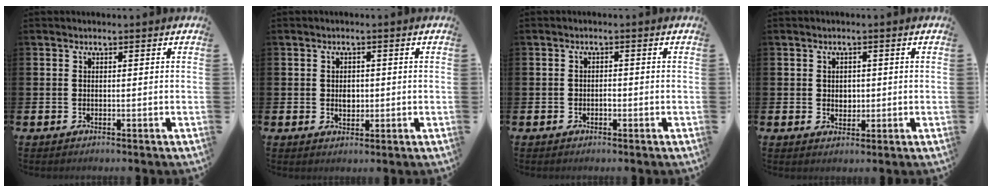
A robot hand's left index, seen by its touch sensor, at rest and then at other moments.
{"total": 2.1, "force": [0.1, 1.6, 1.3], "torque": [0.002, -0.005, -0.005]}
{"total": 1.0, "force": [-0.4, 0.7, 0.5], "torque": [-0.005, -0.001, -0.010]}
{"total": 1.8, "force": [0.5, 1.6, 0.7], "torque": [0.006, 0.002, 0.003]}